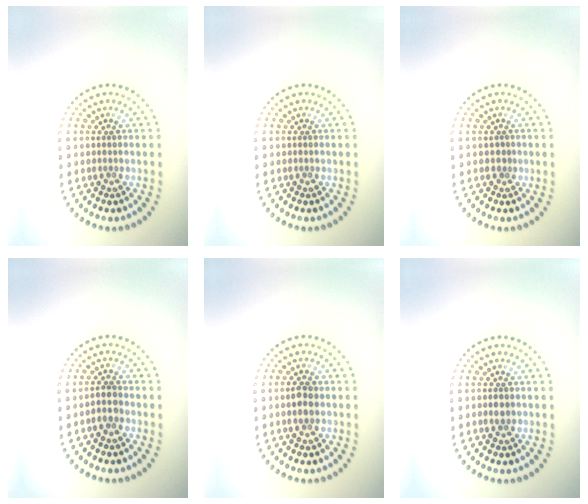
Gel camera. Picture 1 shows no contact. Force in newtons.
{"total": 0.0}
{"total": 0.6, "press": 0.4, "slide": 0.5}
{"total": 1.8, "press": 1.6, "slide": 0.8}
{"total": 2.0, "press": 2.0, "slide": 0.1}
{"total": 1.1, "press": 1.1, "slide": 0.1}